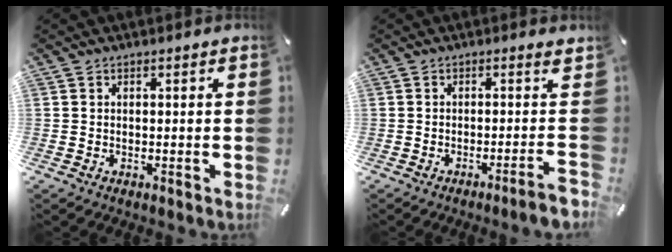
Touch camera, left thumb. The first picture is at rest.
{"total": 7.0, "force": [-2.1, 0.0, 6.7], "torque": [-0.108, -0.010, -0.034]}